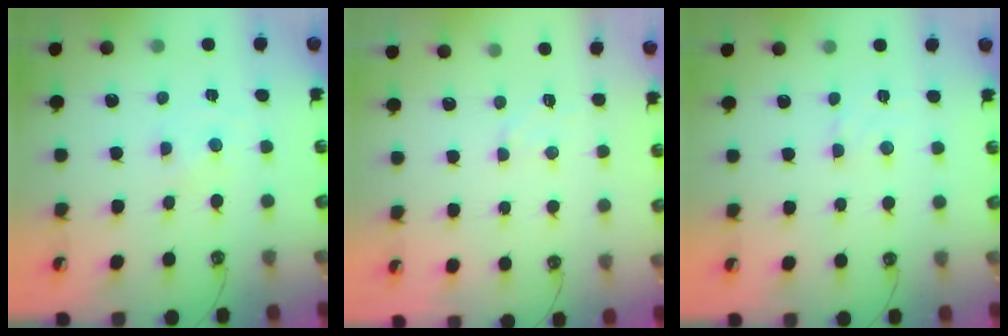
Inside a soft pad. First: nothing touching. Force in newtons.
{"total": 4.9, "press": 4.9, "slide": 0.5}
{"total": 2.9, "press": 2.9, "slide": 0.5}